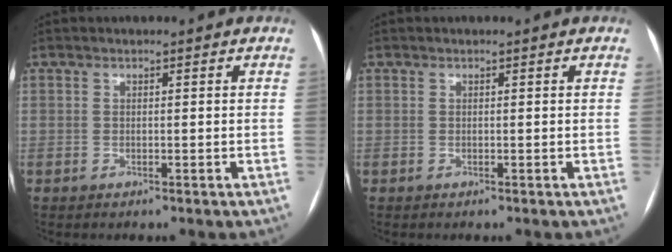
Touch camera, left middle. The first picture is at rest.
{"total": 0.0}